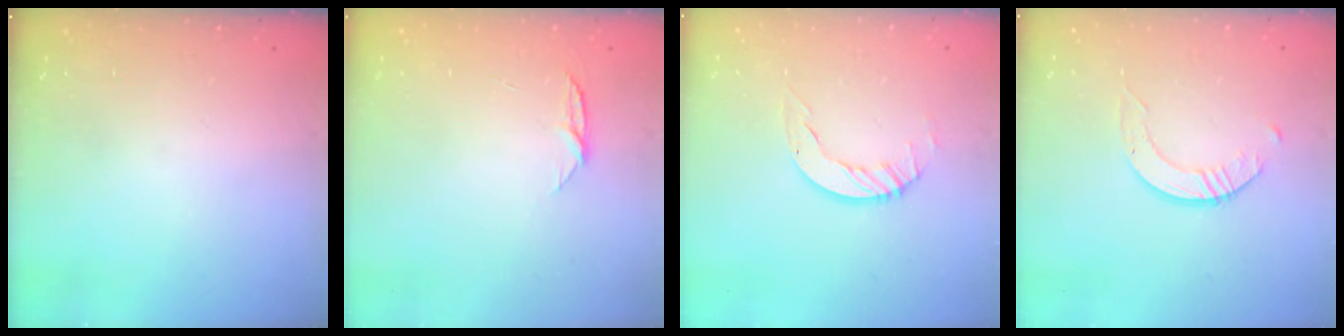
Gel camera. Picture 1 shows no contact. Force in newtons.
{"total": 5.1, "press": 5.1, "slide": 0.6}
{"total": 5.9, "press": 5.9, "slide": 0.4}
{"total": 3.1, "press": 3.1, "slide": 0.3}